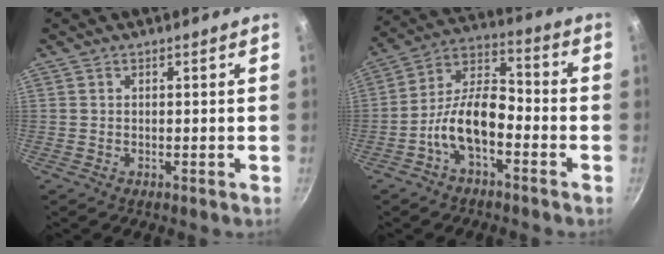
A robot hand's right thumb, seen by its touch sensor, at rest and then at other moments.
{"total": 11.6, "force": [-4.6, 5.9, 8.9], "torque": [-0.143, 0.053, -0.097]}